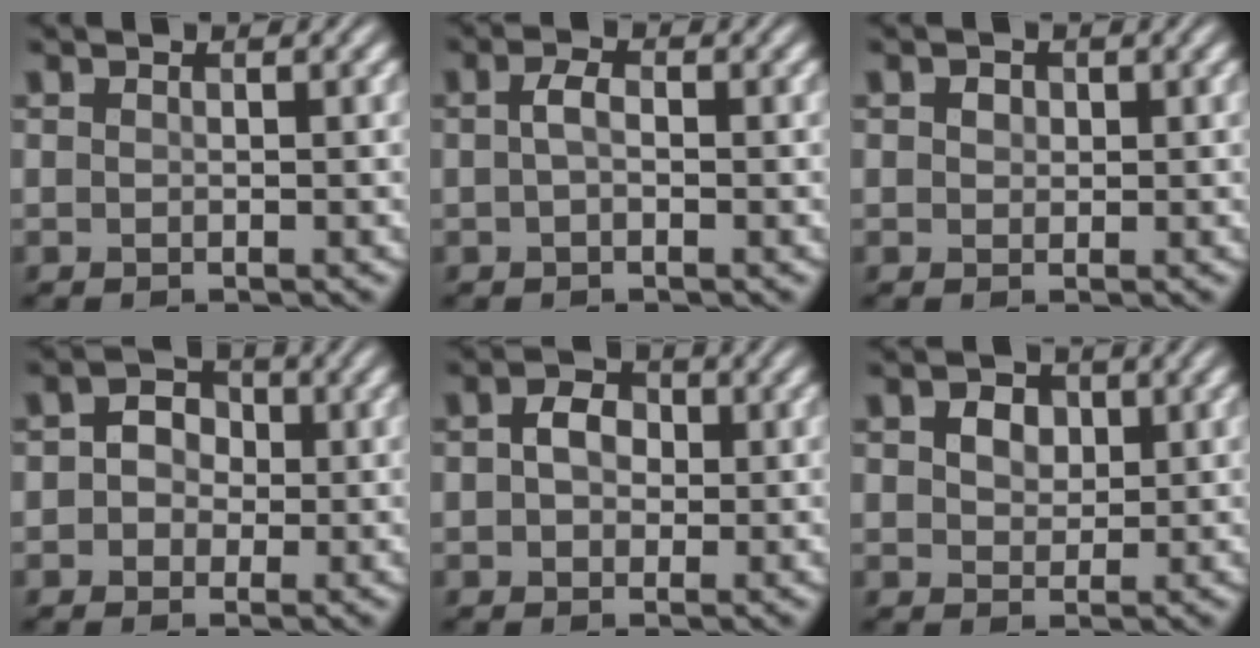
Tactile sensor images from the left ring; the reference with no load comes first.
{"total": 1.5, "force": [-0.1, 0.8, 1.3], "torque": [-0.027, 0.004, -0.005]}
{"total": 1.2, "force": [0.5, 1.0, 0.6], "torque": [-0.008, 0.001, 0.004]}
{"total": 2.6, "force": [0.0, 2.3, 1.3], "torque": [-0.008, 0.005, -0.010]}
{"total": 3.3, "force": [0.5, 2.5, 2.1], "torque": [-0.035, 0.005, -0.004]}
{"total": 2.6, "force": [1.0, 1.9, 1.4], "torque": [-0.029, 0.001, 0.011]}